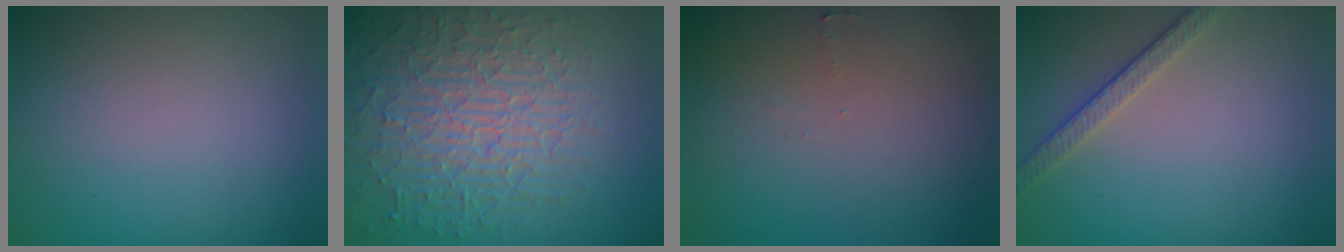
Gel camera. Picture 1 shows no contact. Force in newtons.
{"total": 8.9, "press": 6.2, "slide": 6.4}
{"total": 0.5, "press": 0.5, "slide": 0.1}
{"total": 2.6, "press": 2.5, "slide": 0.8}